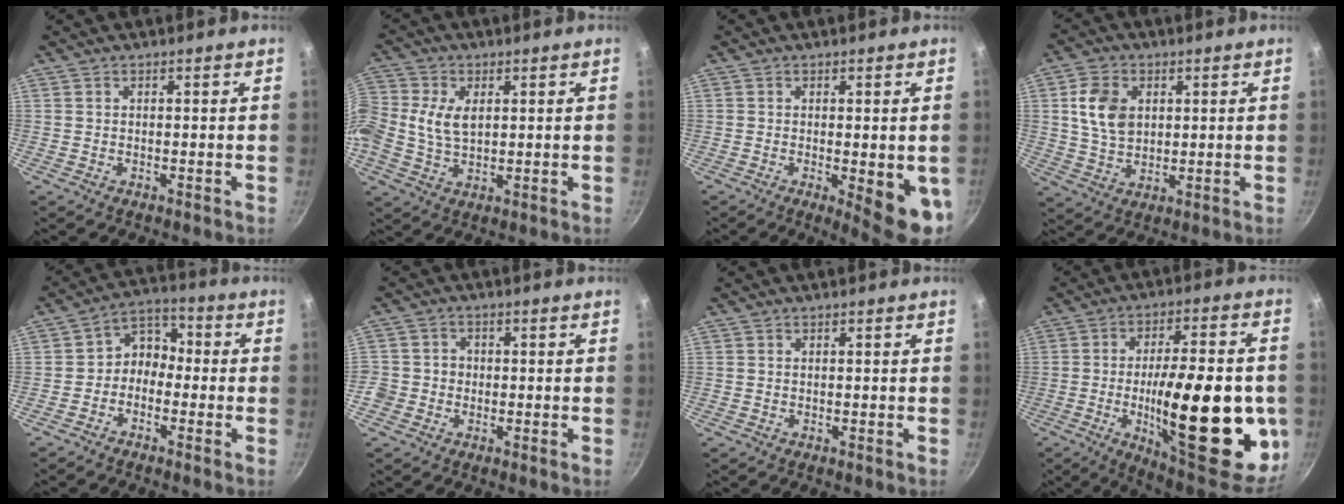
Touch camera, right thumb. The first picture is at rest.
{"total": 9.8, "force": [1.3, 6.8, 6.9], "torque": [-0.152, 0.016, 0.016]}
{"total": 9.7, "force": [-1.8, 2.6, 9.2], "torque": [-0.099, -0.011, -0.014]}
{"total": 8.8, "force": [2.0, 6.4, 5.8], "torque": [-0.091, -0.004, 0.040]}
{"total": 6.2, "force": [-1.8, 4.9, 3.2], "torque": [-0.023, 0.038, -0.049]}
{"total": 4.3, "force": [-1.3, 3.9, 1.1], "torque": [-0.003, 0.016, -0.029]}
{"total": 0.0}
{"total": 30.6, "force": [-5.0, 10.6, 28.2], "torque": [-0.379, -0.001, -0.066]}